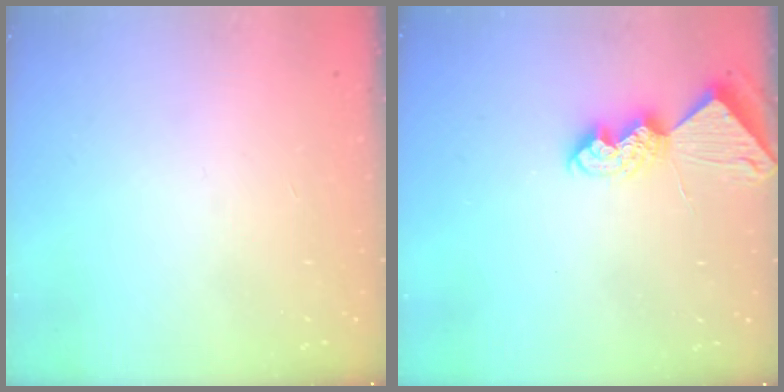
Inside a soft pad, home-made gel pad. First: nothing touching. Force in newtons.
{"total": 9.5, "press": 9.4, "slide": 0.7}